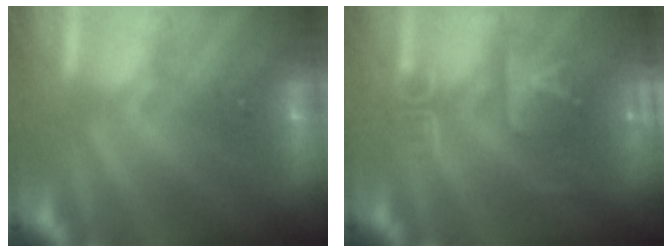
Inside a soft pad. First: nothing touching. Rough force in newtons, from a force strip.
{"total": 7.8}